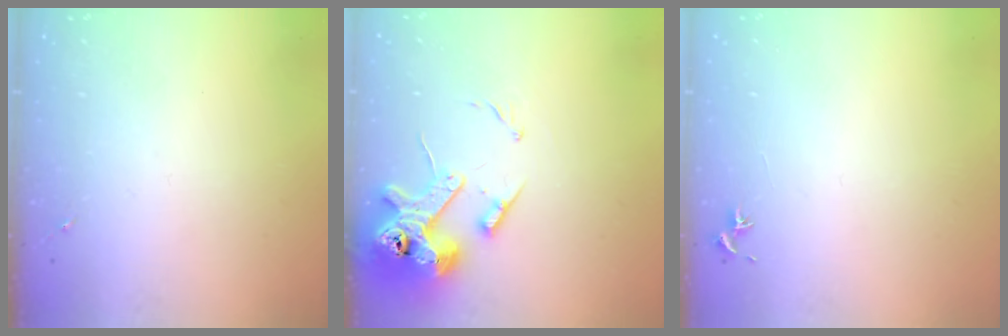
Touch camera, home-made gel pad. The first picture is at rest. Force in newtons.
{"total": 14.4, "press": 14.2, "slide": 2.1}
{"total": 0.8, "press": 0.7, "slide": 0.3}